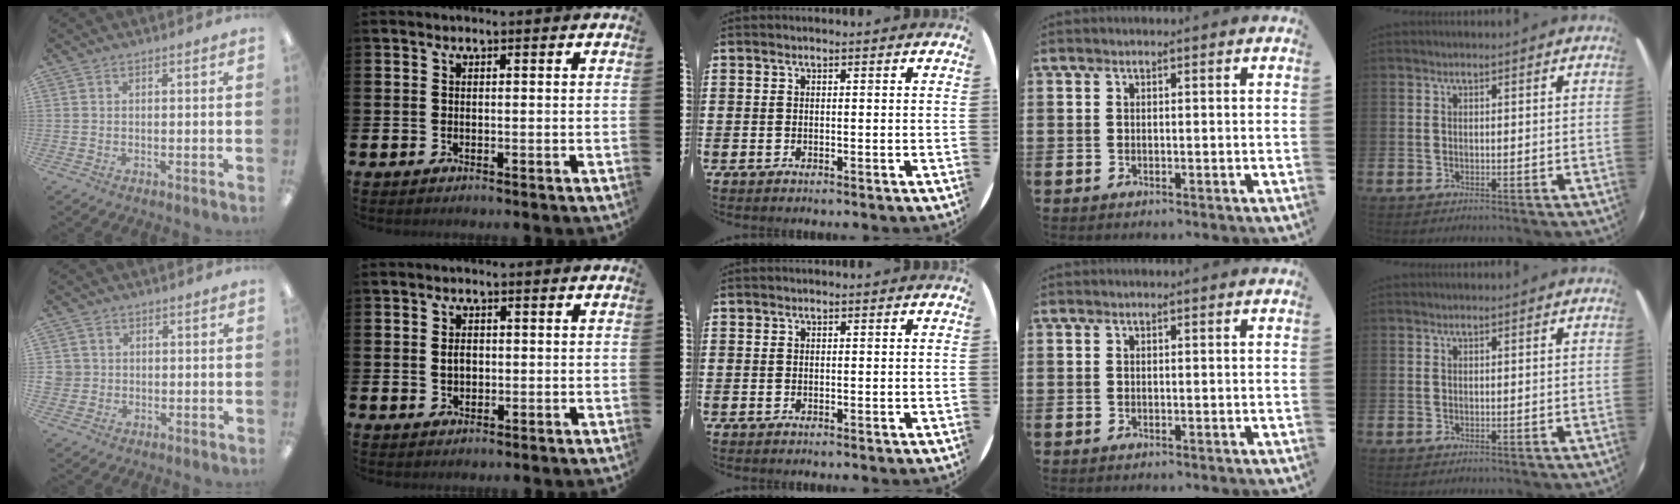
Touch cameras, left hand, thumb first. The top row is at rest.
{"thumb": {"total": 3.4, "force": [0.2, 3.4, 0.4], "torque": [-0.013, 0.006, 0.005]}, "index": {"total": 1.9, "force": [0.1, 1.4, 1.3], "torque": [-0.017, 0.005, -0.001]}}